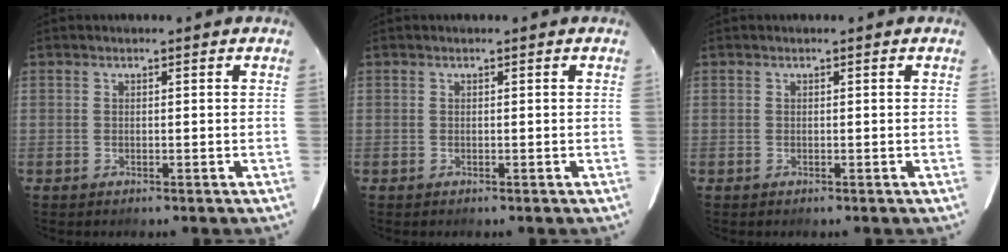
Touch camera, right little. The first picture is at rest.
{"total": 0.0}
{"total": 0.0}